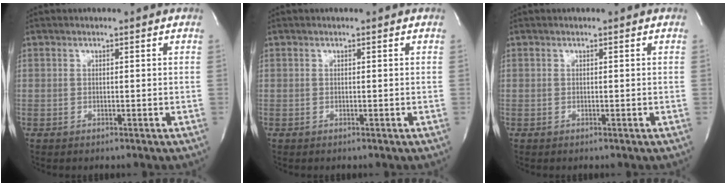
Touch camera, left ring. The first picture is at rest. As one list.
[{"total": 0.0}, {"total": 0.0}]